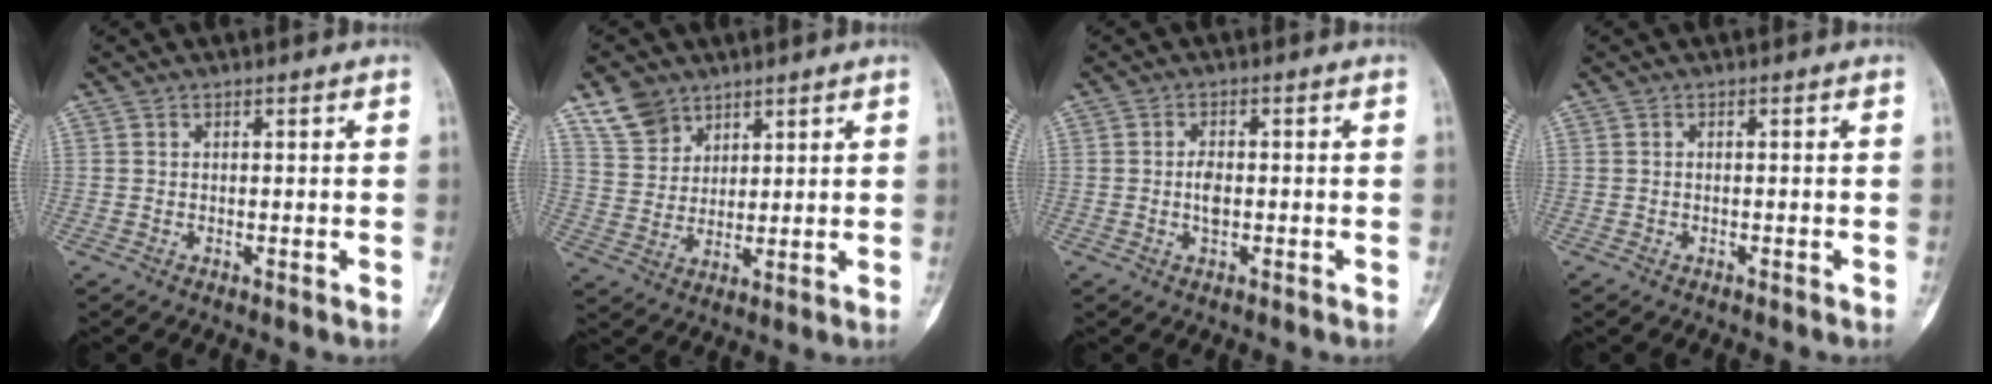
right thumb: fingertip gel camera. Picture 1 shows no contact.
{"total": 7.3, "force": [5.2, 4.7, 2.0], "torque": [-0.021, -0.022, 0.110]}
{"total": 2.8, "force": [-0.5, 1.4, 2.3], "torque": [-0.040, 0.002, -0.012]}
{"total": 0.0}